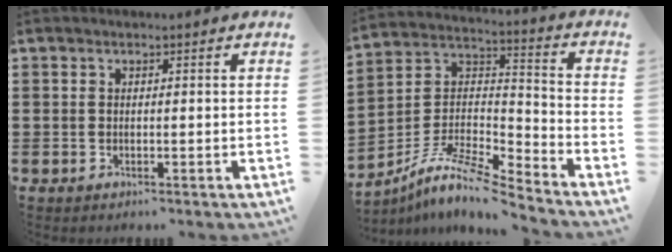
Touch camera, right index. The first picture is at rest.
{"total": 8.8, "force": [-7.6, 0.9, 4.3], "torque": [-0.102, -0.007, -0.158]}